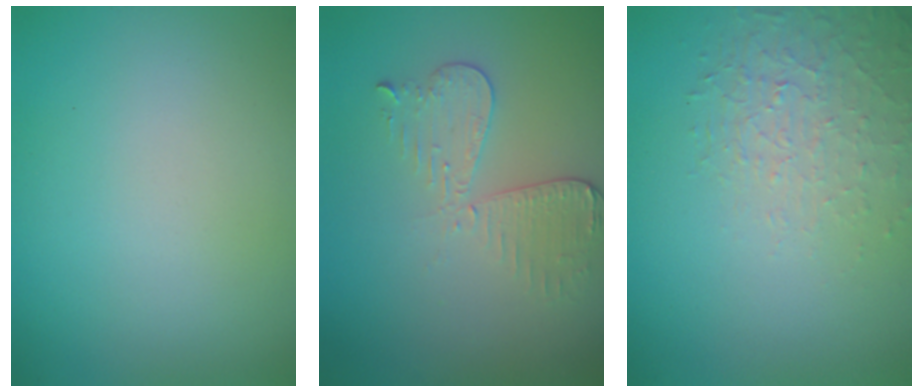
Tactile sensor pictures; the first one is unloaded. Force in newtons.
{"total": 3.0, "press": 2.7, "slide": 1.2}
{"total": 1.6, "press": 1.0, "slide": 1.2}